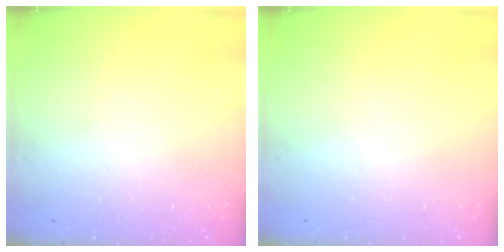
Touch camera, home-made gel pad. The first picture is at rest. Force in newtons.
{"total": 0.0}